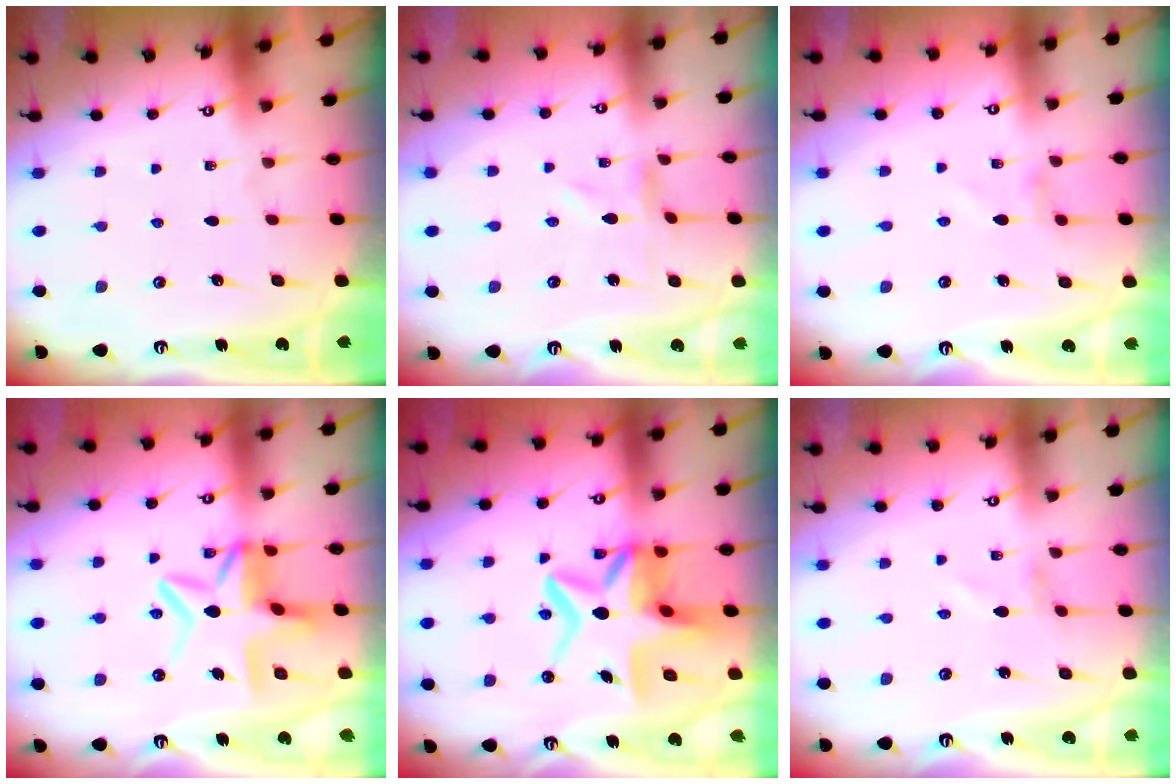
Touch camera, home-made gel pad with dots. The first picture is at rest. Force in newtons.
{"total": 0.0}
{"total": 0.0}
{"total": 11.3, "press": 11.2, "slide": 1.2}
{"total": 13.4, "press": 12.9, "slide": 3.5}
{"total": 1.0, "press": 1.0, "slide": 0.1}